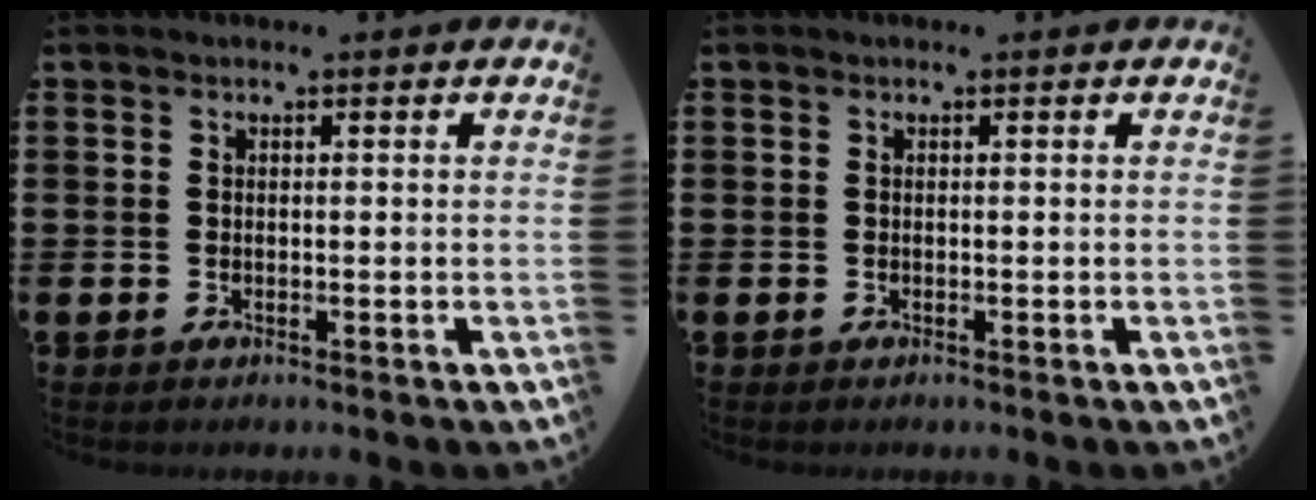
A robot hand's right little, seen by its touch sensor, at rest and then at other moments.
{"total": 0.0}